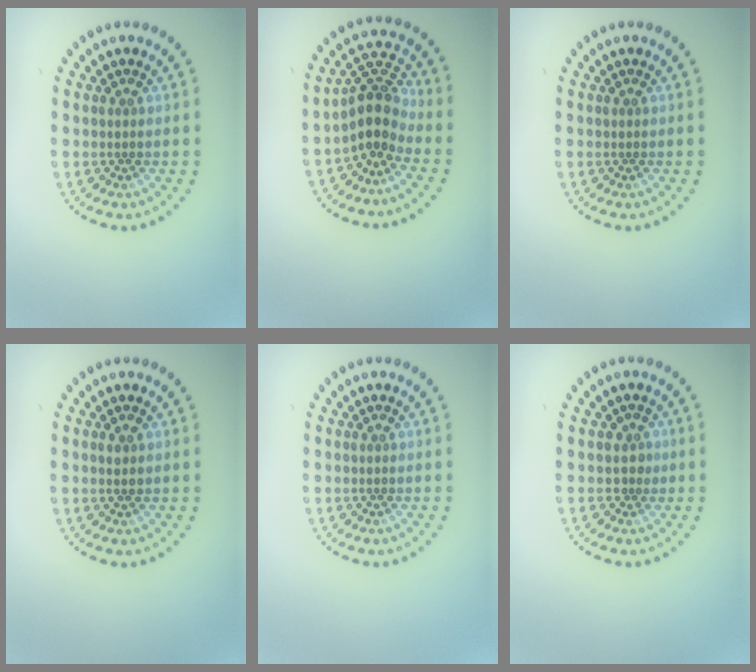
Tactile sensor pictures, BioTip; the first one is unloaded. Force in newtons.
{"total": 3.7, "press": 2.8, "slide": 2.4}
{"total": 0.0}
{"total": 0.9, "press": 0.8, "slide": 0.1}
{"total": 0.0}
{"total": 1.0, "press": 0.7, "slide": 0.7}